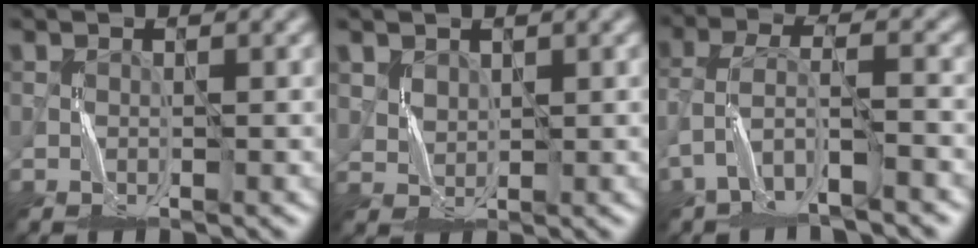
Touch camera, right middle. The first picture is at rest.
{"total": 1.8, "force": [1.2, 1.3, 0.4], "torque": [-0.016, -0.002, 0.032]}
{"total": 5.1, "force": [-3.6, 1.5, 3.3], "torque": [-0.077, 0.002, -0.074]}